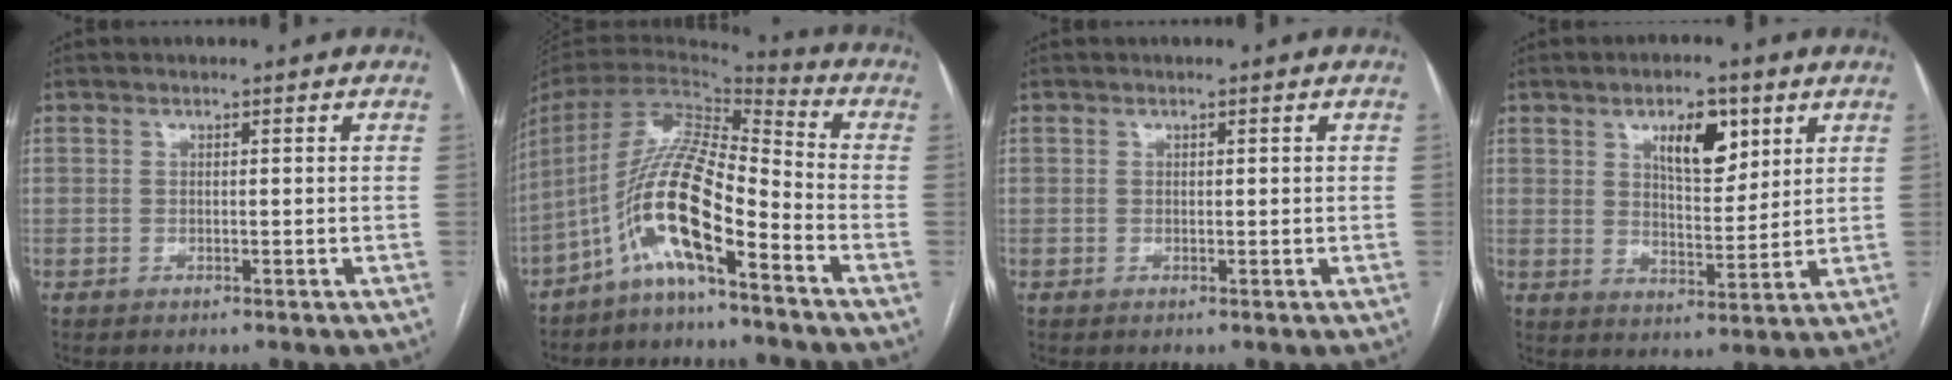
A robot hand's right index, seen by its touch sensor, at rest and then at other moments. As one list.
[{"total": 13.4, "force": [-7.0, 2.4, 11.2], "torque": [-0.222, 0.013, -0.129]}, {"total": 0.7, "force": [0.2, 0.3, 0.6], "torque": [-0.006, 0.002, 0.004]}, {"total": 8.4, "force": [4.1, 3.4, 6.4], "torque": [-0.103, 0.003, 0.071]}]